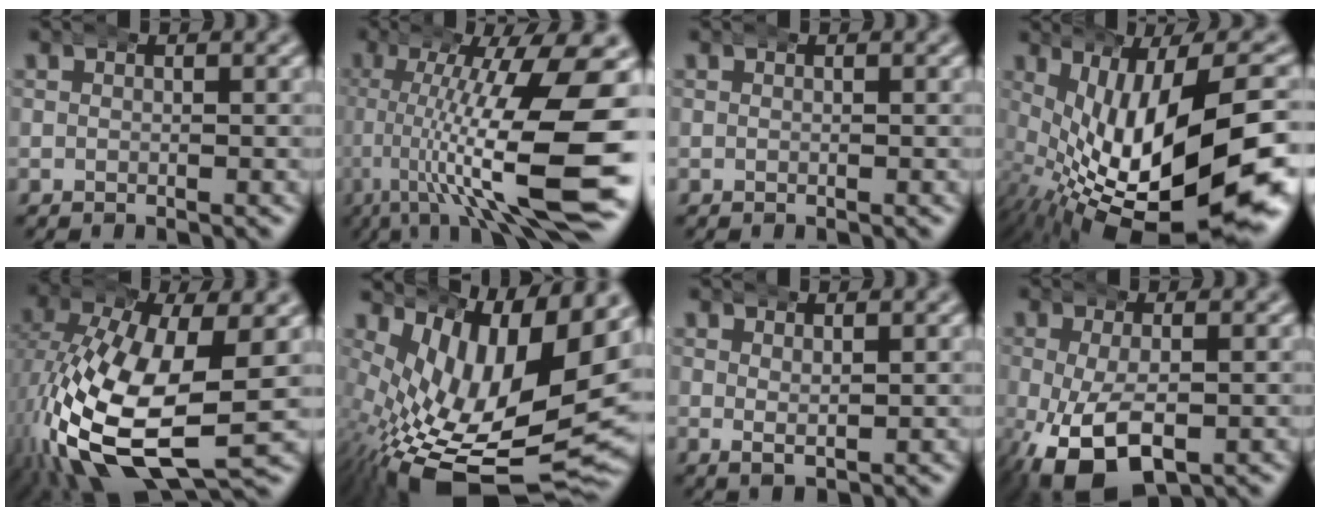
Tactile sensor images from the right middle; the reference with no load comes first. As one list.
[{"total": 13.2, "force": [-1.9, 3.5, 12.6], "torque": [-0.186, -0.003, -0.021]}, {"total": 0.0}, {"total": 16.7, "force": [-3.6, 7.3, 14.6], "torque": [-0.230, -0.039, -0.017]}, {"total": 12.9, "force": [-2.4, 6.7, 10.8], "torque": [-0.242, -0.057, 0.000]}, {"total": 14.4, "force": [-3.4, 7.3, 12.0], "torque": [-0.208, -0.045, -0.026]}, {"total": 1.2, "force": [0.6, 0.2, 1.0], "torque": [-0.017, -0.003, 0.019]}, {"total": 8.2, "force": [-3.3, 4.1, 6.3], "torque": [-0.142, -0.036, -0.028]}]